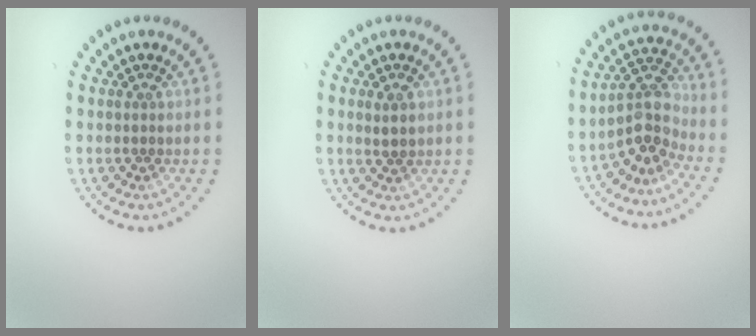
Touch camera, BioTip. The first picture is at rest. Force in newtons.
{"total": 0.9, "press": 0.9, "slide": 0.2}
{"total": 3.6, "press": 2.9, "slide": 2.1}